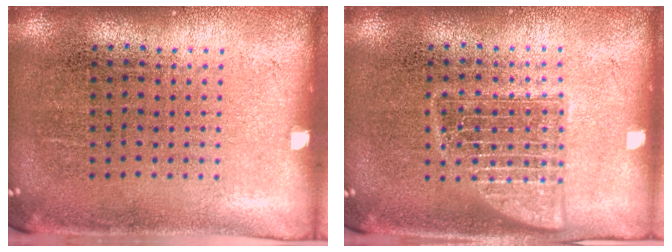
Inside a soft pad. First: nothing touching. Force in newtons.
{"total": 2.6, "press": 2.5, "slide": 0.4}